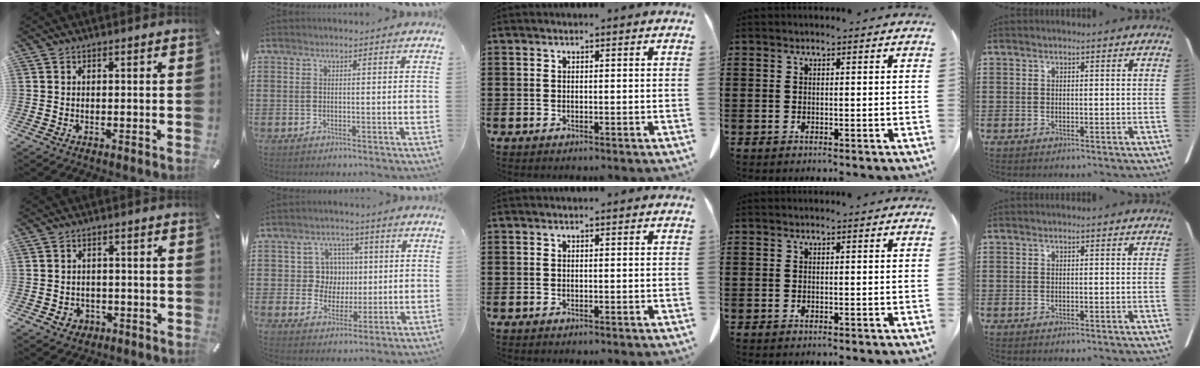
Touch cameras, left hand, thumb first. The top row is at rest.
{"thumb": {"total": 3.3, "force": [-1.0, 3.0, 0.9], "torque": [-0.007, 0.000, -0.019]}, "index": {"total": 6.7, "force": [1.1, 6.1, 2.3], "torque": [-0.066, 0.017, 0.020]}}